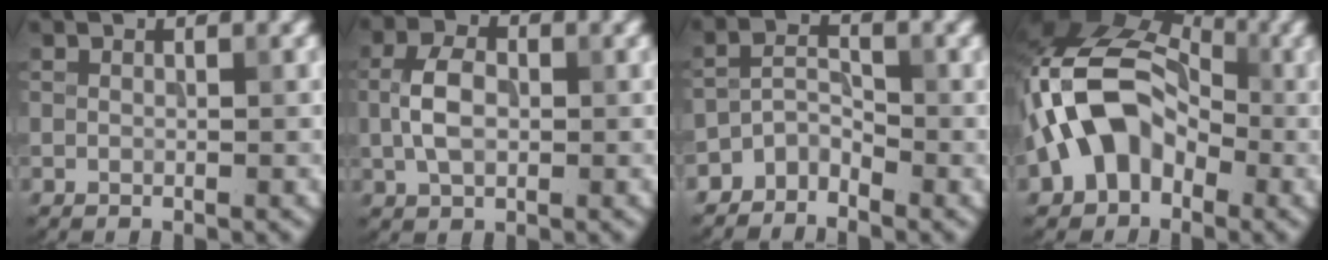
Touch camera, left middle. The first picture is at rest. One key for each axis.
{"total": 3.9, "fx": 0.0, "fy": 2.5, "fz": 3.0, "tx": -0.063, "ty": 0.005, "tz": -0.005}
{"total": 2.5, "fx": -2.2, "fy": 1.0, "fz": 0.6, "tx": -0.009, "ty": 0.008, "tz": -0.050}
{"total": 9.8, "fx": -2.3, "fy": 6.9, "fz": 6.6, "tx": -0.117, "ty": 0.020, "tz": -0.064}